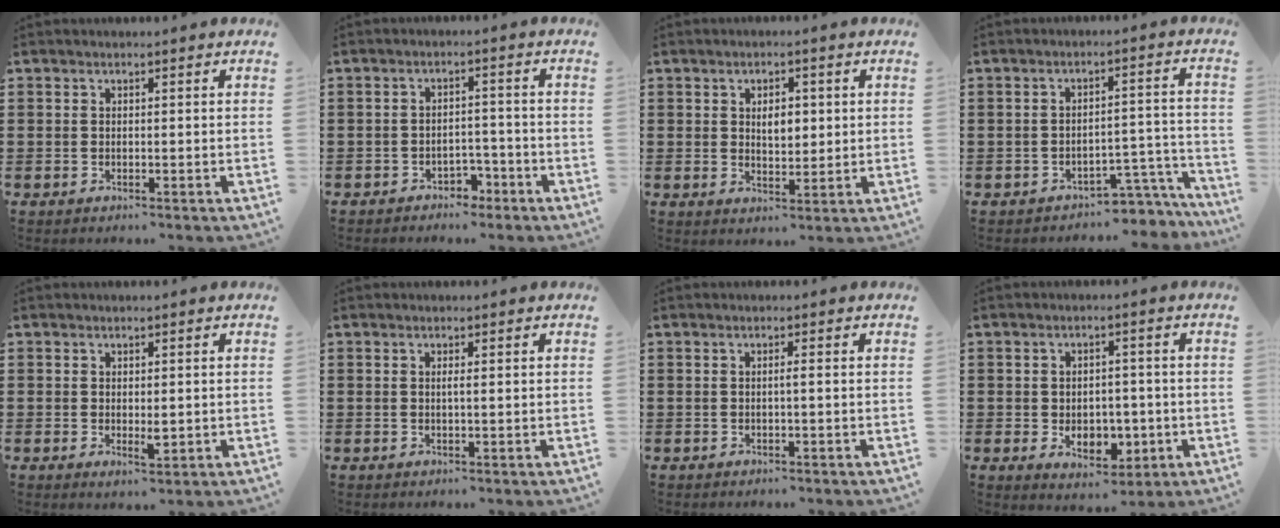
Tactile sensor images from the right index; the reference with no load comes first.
{"total": 2.9, "force": [-2.5, 1.3, 0.8], "torque": [-0.019, 0.005, -0.051]}
{"total": 3.8, "force": [0.8, 2.0, 3.1], "torque": [-0.051, 0.003, 0.008]}
{"total": 4.4, "force": [-3.9, 1.2, 1.5], "torque": [-0.026, 0.008, -0.079]}
{"total": 2.4, "force": [0.0, 1.2, 2.1], "torque": [-0.029, -0.002, -0.001]}
{"total": 0.9, "force": [0.2, 0.1, 0.9], "torque": [-0.017, 0.000, 0.003]}
{"total": 0.8, "force": [-0.1, -0.2, 0.8], "torque": [-0.016, -0.003, -0.003]}
{"total": 4.8, "force": [-1.0, 3.5, 3.1], "torque": [-0.047, 0.004, -0.022]}